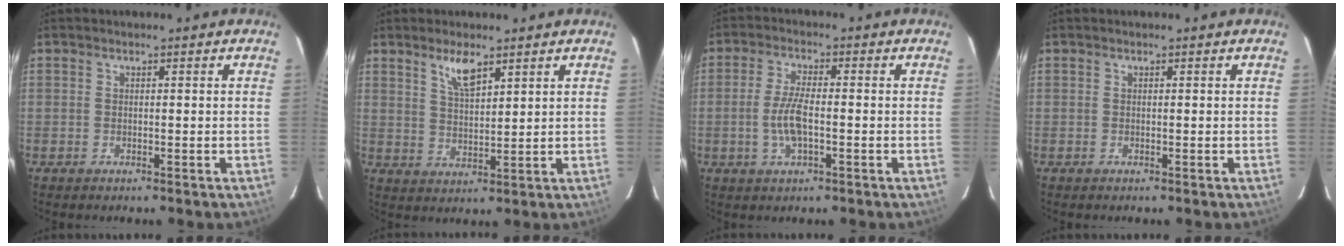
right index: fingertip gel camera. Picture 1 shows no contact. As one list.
[{"total": 5.4, "force": [3.7, 1.6, 3.6], "torque": [-0.066, -0.004, 0.072]}, {"total": 6.2, "force": [-1.4, 2.0, 5.7], "torque": [-0.120, -0.001, -0.028]}, {"total": 0.0}]